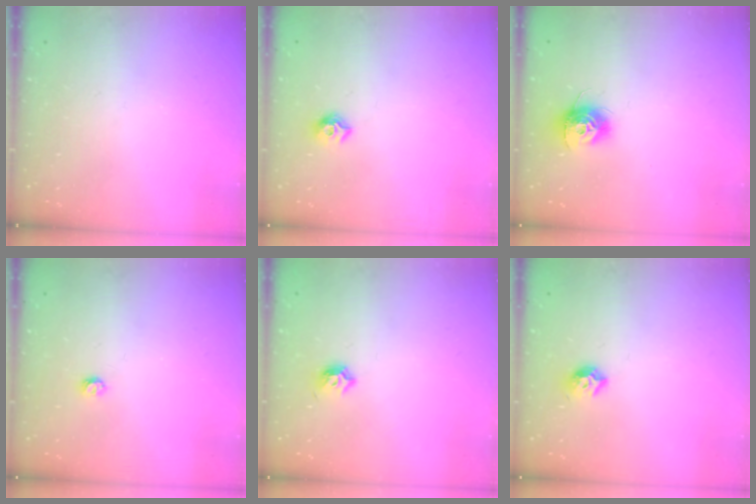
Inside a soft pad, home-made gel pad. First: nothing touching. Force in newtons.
{"total": 7.9, "press": 7.8, "slide": 0.7}
{"total": 10.2, "press": 10.2, "slide": 0.4}
{"total": 3.0, "press": 3.0, "slide": 0.4}
{"total": 4.3, "press": 4.2, "slide": 1.2}
{"total": 7.9, "press": 7.9, "slide": 0.7}